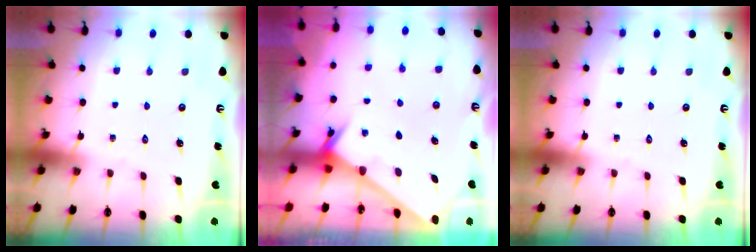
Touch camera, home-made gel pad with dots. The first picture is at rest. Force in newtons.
{"total": 2.3, "press": 2.3, "slide": 0.3}
{"total": 0.0}